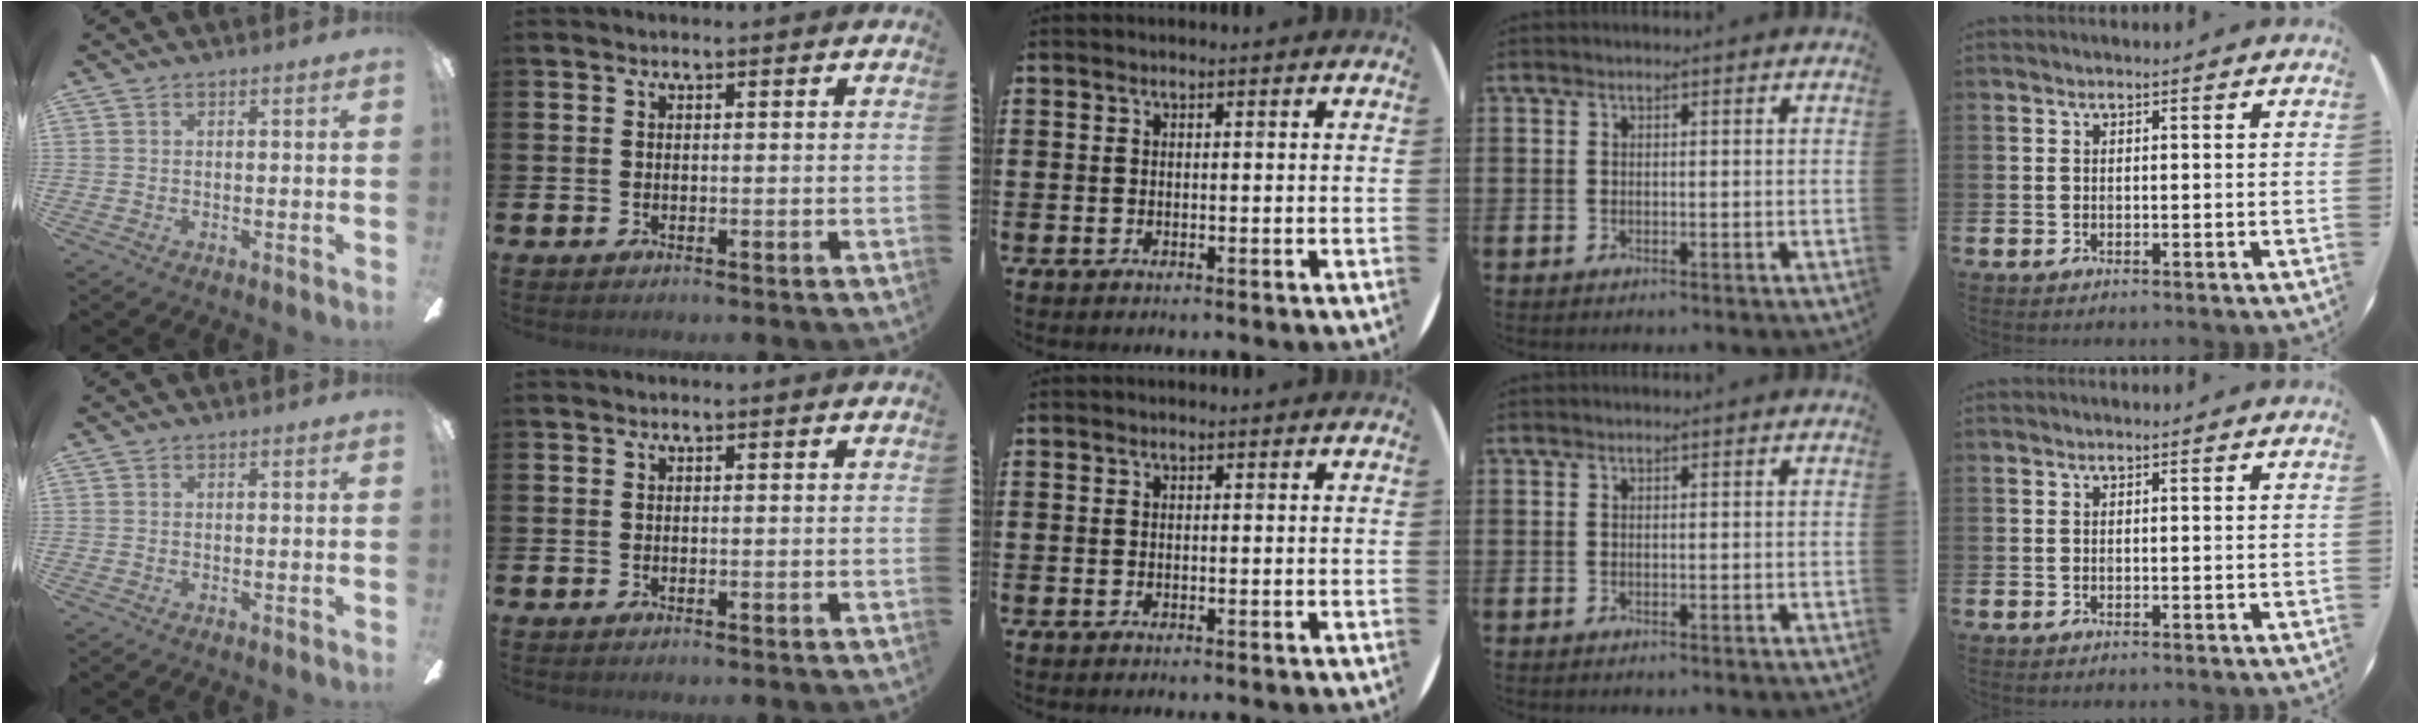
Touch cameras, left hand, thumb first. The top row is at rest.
{}